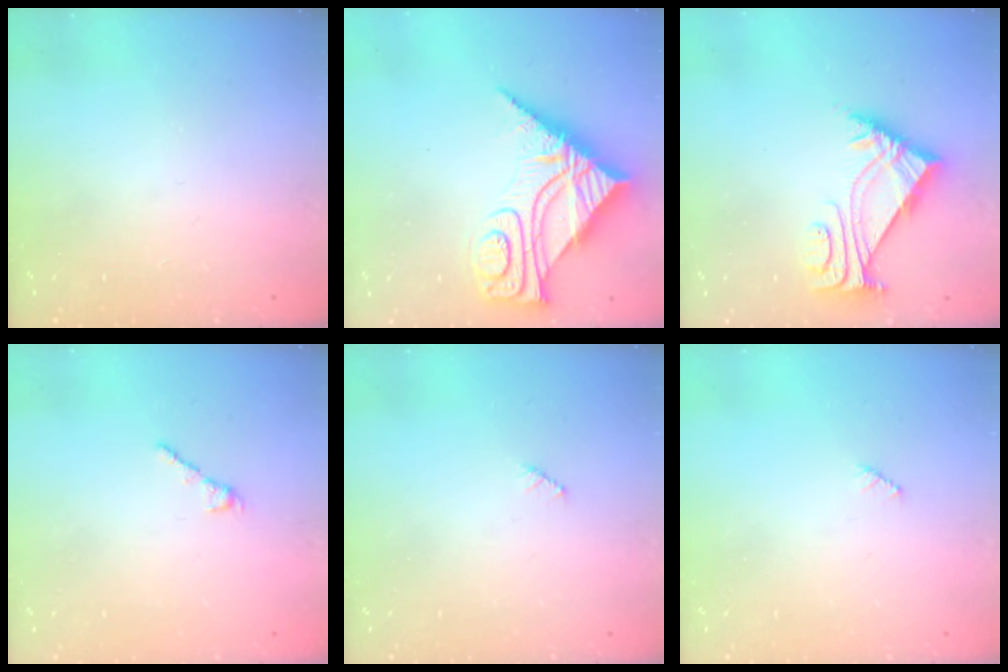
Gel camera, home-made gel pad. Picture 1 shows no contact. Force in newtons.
{"total": 15.0, "press": 15.0, "slide": 1.6}
{"total": 5.5, "press": 5.3, "slide": 1.1}
{"total": 2.2, "press": 2.2, "slide": 0.4}
{"total": 2.5, "press": 2.5, "slide": 0.3}
{"total": 2.5, "press": 2.5, "slide": 0.3}